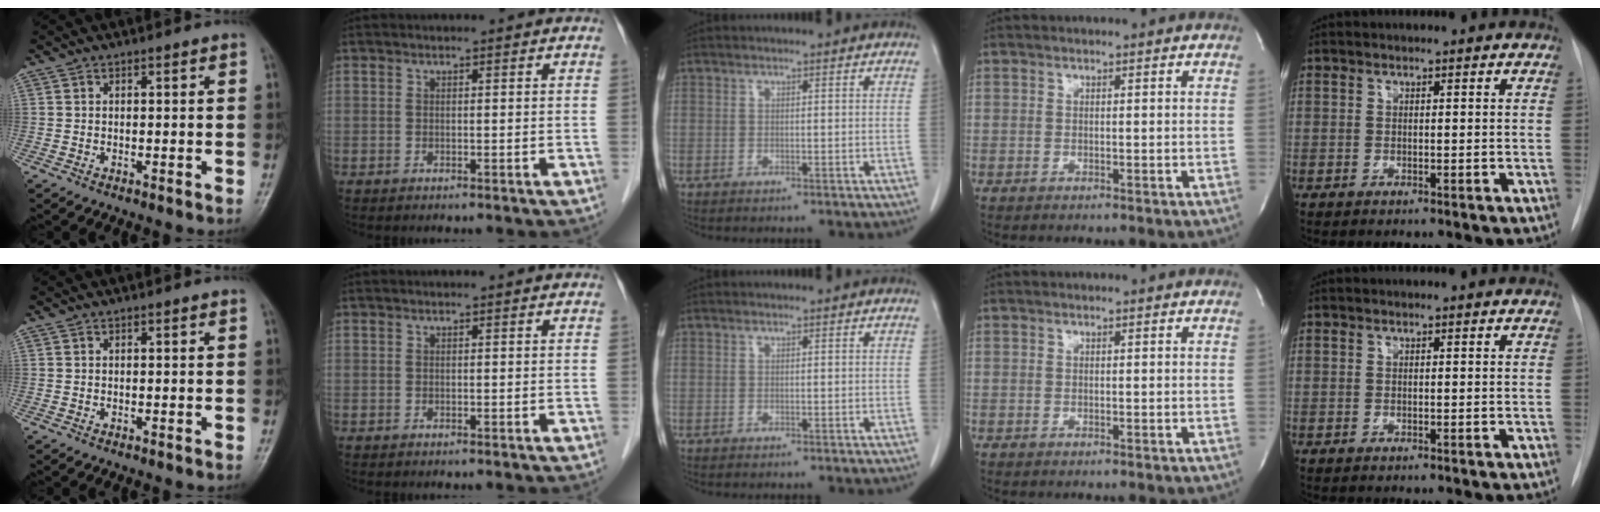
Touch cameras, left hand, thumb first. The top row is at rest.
{}